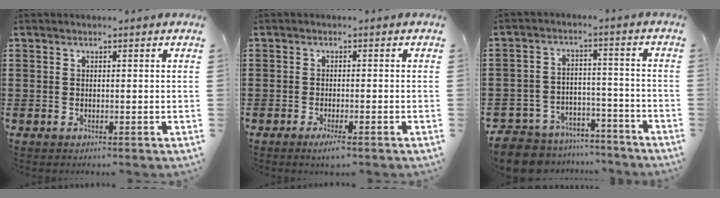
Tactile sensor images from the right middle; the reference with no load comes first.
{"total": 2.2, "force": [-1.3, 0.2, 1.7], "torque": [-0.035, -0.004, -0.026]}
{"total": 7.4, "force": [-7.2, 1.7, 0.4], "torque": [-0.019, 0.020, -0.147]}